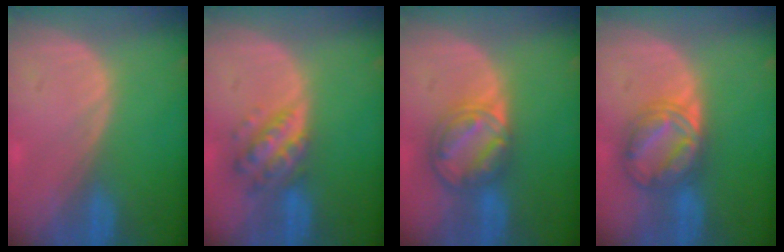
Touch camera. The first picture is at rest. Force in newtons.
{"total": 6.4, "press": 5.7, "slide": 2.8}
{"total": 8.4, "press": 7.0, "slide": 4.6}
{"total": 7.3, "press": 7.3, "slide": 0.5}